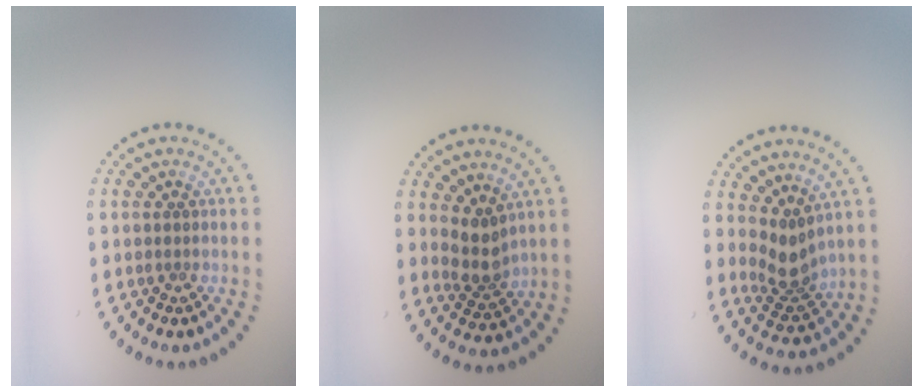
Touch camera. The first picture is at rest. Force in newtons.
{"total": 2.5, "press": 1.9, "slide": 1.5}
{"total": 2.8, "press": 2.0, "slide": 2.0}